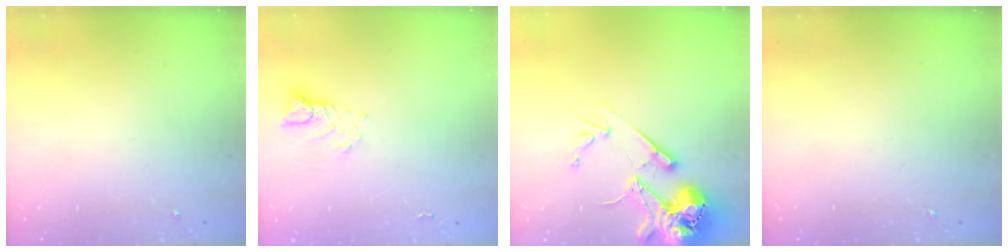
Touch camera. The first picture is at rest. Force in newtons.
{"total": 5.1, "press": 5.0, "slide": 0.3}
{"total": 18.0, "press": 17.8, "slide": 2.8}
{"total": 0.0}